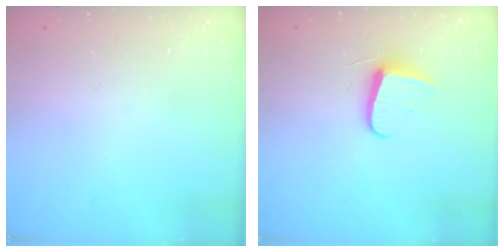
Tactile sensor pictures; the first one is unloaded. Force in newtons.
{"total": 7.8, "press": 7.7, "slide": 0.4}